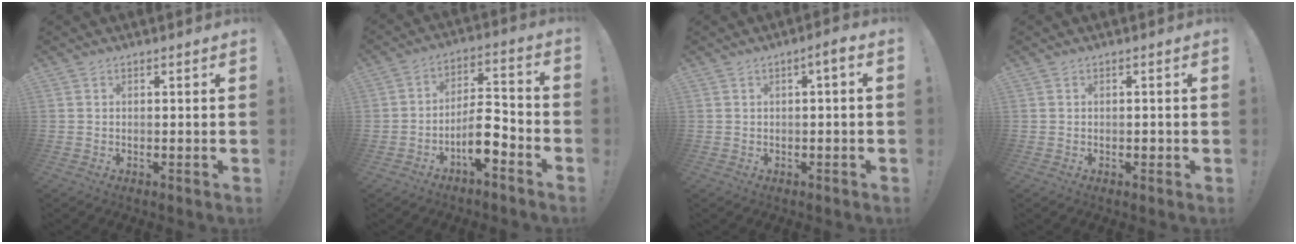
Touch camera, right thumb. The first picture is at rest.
{"total": 10.1, "force": [-5.6, 4.4, 7.1], "torque": [-0.124, 0.038, -0.097]}
{"total": 3.1, "force": [-0.5, 0.3, 3.0], "torque": [-0.046, 0.003, -0.013]}
{"total": 0.9, "force": [-0.5, 0.6, 0.4], "torque": [-0.005, 0.001, -0.007]}